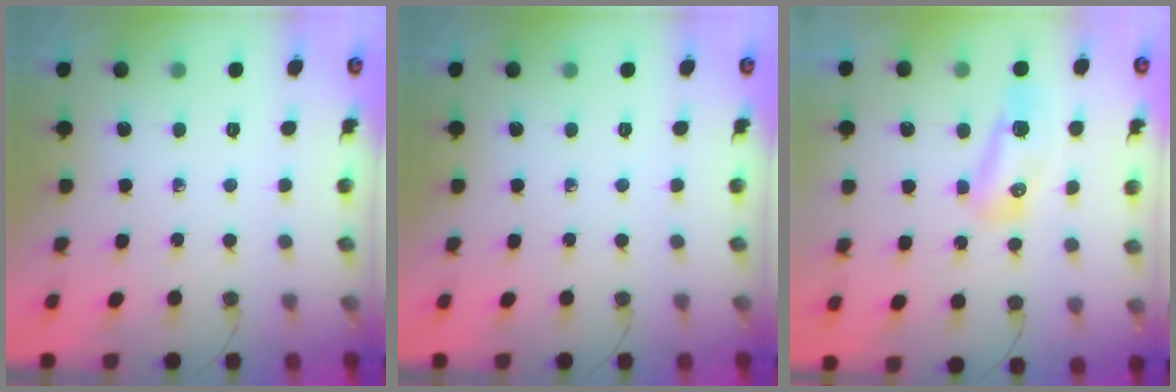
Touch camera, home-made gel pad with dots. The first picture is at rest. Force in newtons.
{"total": 0.0}
{"total": 8.4, "press": 8.2, "slide": 1.8}